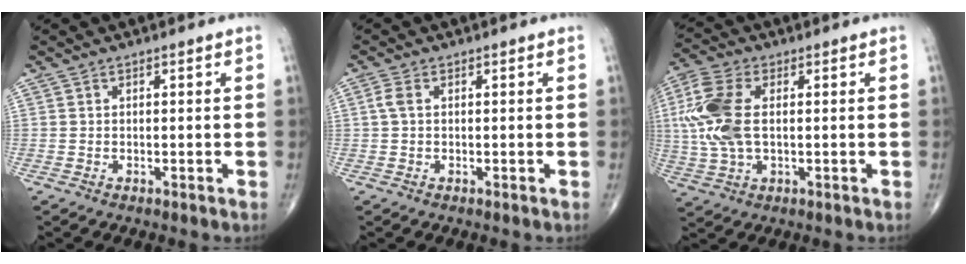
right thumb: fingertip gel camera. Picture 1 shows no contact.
{"total": 1.9, "force": [0.3, 1.0, 1.5], "torque": [-0.040, 0.009, 0.007]}
{"total": 12.0, "force": [1.1, 6.7, 9.9], "torque": [-0.241, 0.010, 0.022]}